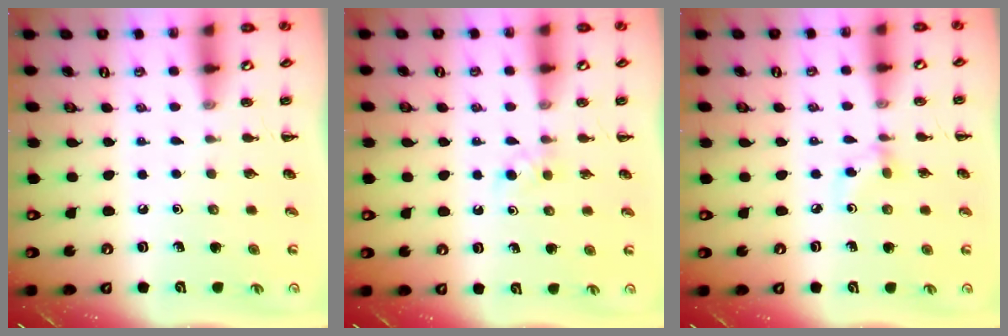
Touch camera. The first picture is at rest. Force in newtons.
{"total": 2.6, "press": 2.3, "slide": 1.2}
{"total": 3.0, "press": 2.9, "slide": 0.8}